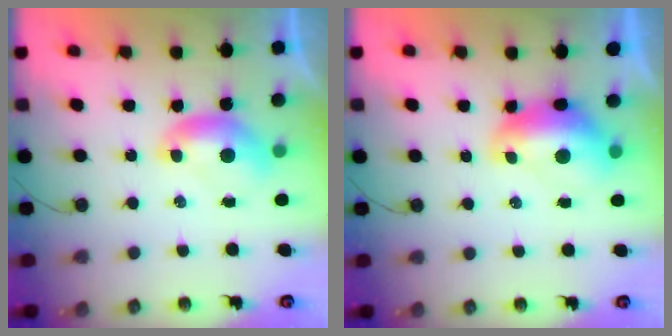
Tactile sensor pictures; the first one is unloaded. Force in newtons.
{"total": 2.8, "press": 2.7, "slide": 0.7}